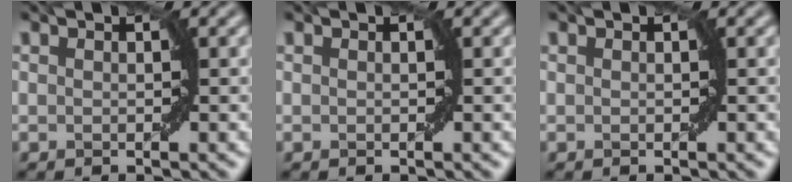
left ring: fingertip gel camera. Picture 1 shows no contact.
{"total": 0.0}
{"total": 0.0}